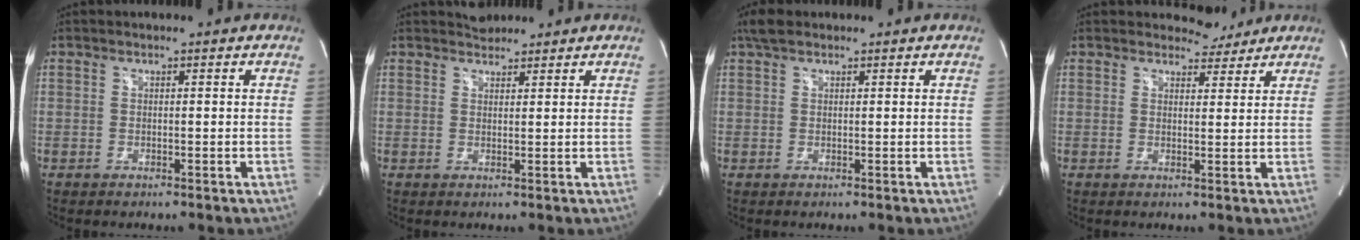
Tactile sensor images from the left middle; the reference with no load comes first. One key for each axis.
{"total": 2.0, "fx": 1.9, "fy": 0.7, "fz": -0.1, "tx": -0.003, "ty": 0.008, "tz": 0.031}
{"total": 2.5, "fx": 1.8, "fy": 1.2, "fz": 1.2, "tx": -0.027, "ty": 0.020, "tz": 0.034}
{"total": 3.2, "fx": 2.9, "fy": 1.3, "fz": -0.1, "tx": 0.000, "ty": -0.004, "tz": 0.035}